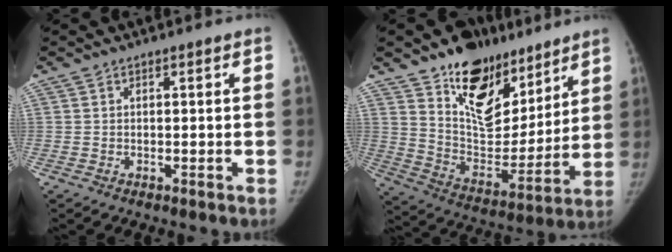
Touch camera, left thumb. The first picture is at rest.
{"total": 21.0, "force": [13.8, 11.9, 10.5], "torque": [-0.100, -0.091, 0.230]}